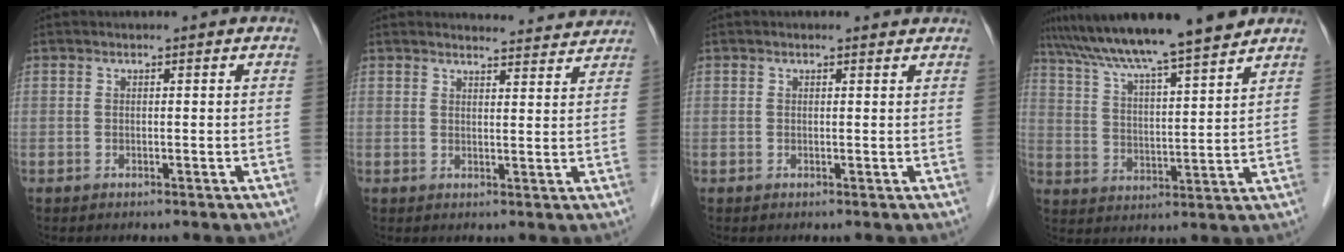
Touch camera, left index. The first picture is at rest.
{"total": 7.8, "force": [7.7, 0.9, 0.5], "torque": [0.002, -0.003, 0.077]}
{"total": 1.1, "force": [1.0, 0.4, 0.4], "torque": [-0.012, 0.006, 0.008]}
{"total": 14.9, "force": [12.7, 0.0, 7.8], "torque": [-0.132, 0.017, 0.205]}